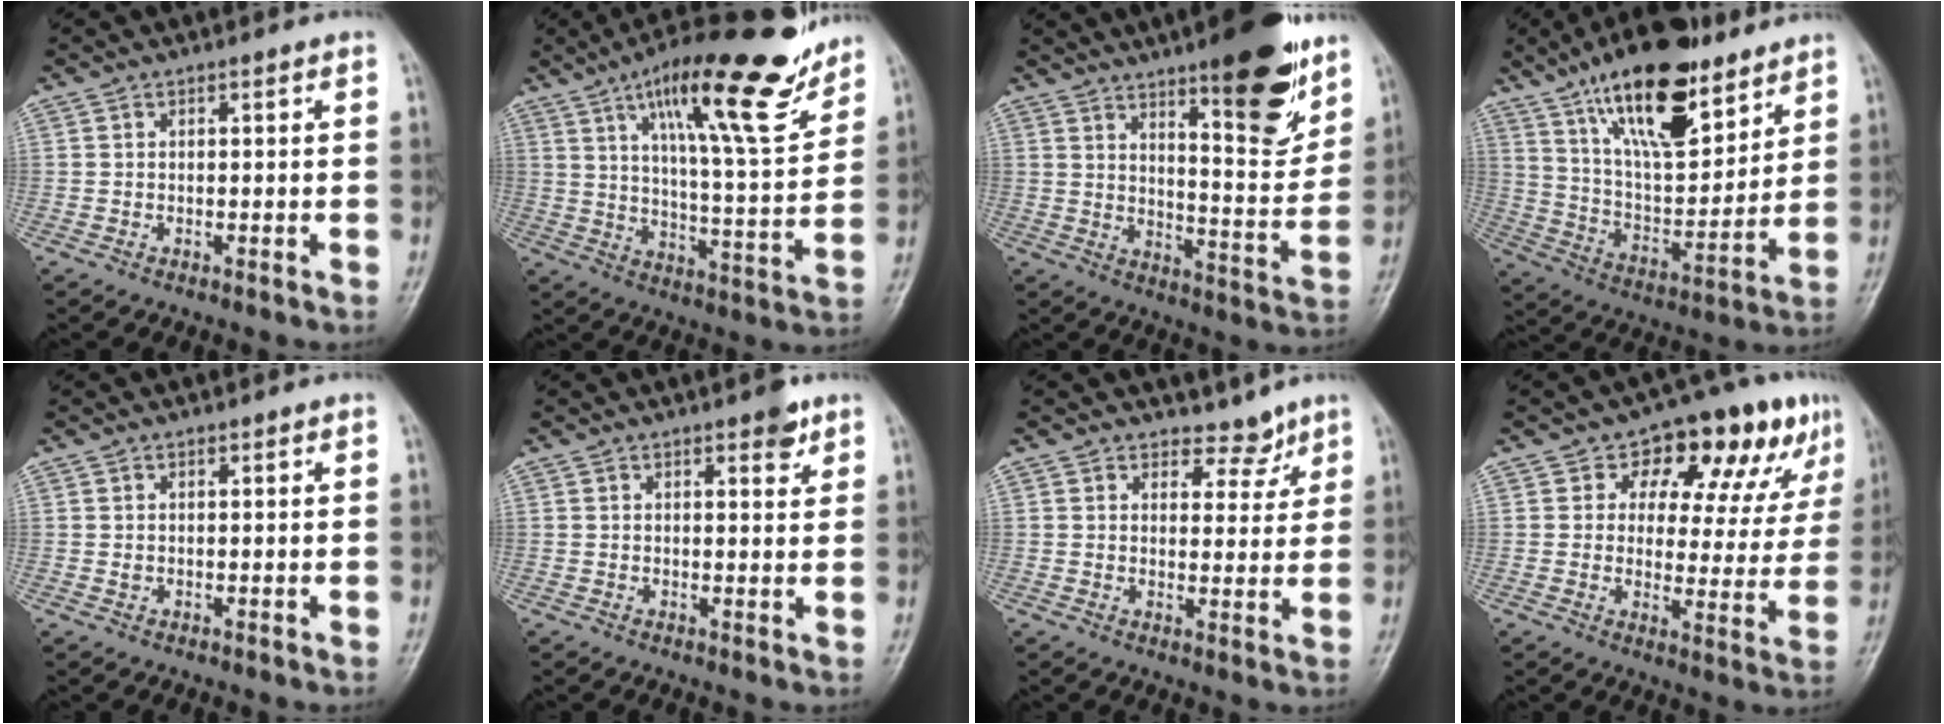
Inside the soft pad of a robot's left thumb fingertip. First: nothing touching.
{"total": 20.9, "force": [13.2, 4.7, 15.5], "torque": [-0.208, -0.057, 0.208]}
{"total": 16.8, "force": [10.6, 4.2, 12.3], "torque": [-0.141, -0.069, 0.162]}
{"total": 22.0, "force": [13.8, 8.6, 14.8], "torque": [-0.216, -0.060, 0.244]}
{"total": 0.7, "force": [0.4, 0.5, 0.3], "torque": [0.001, -0.002, 0.006]}
{"total": 3.4, "force": [2.2, 1.3, 2.3], "torque": [-0.019, -0.010, 0.026]}
{"total": 4.5, "force": [3.7, 2.5, 0.6], "torque": [0.020, -0.028, 0.055]}
{"total": 16.1, "force": [8.7, 8.8, 10.3], "torque": [-0.070, -0.014, 0.118]}